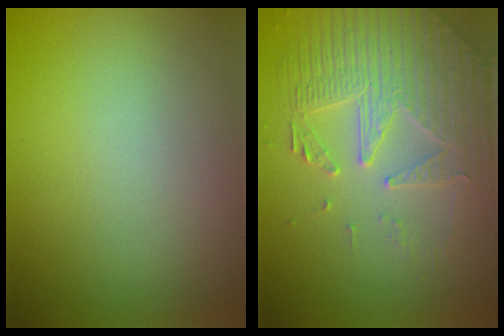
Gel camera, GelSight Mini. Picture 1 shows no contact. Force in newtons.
{"total": 4.3, "press": 4.1, "slide": 1.3}